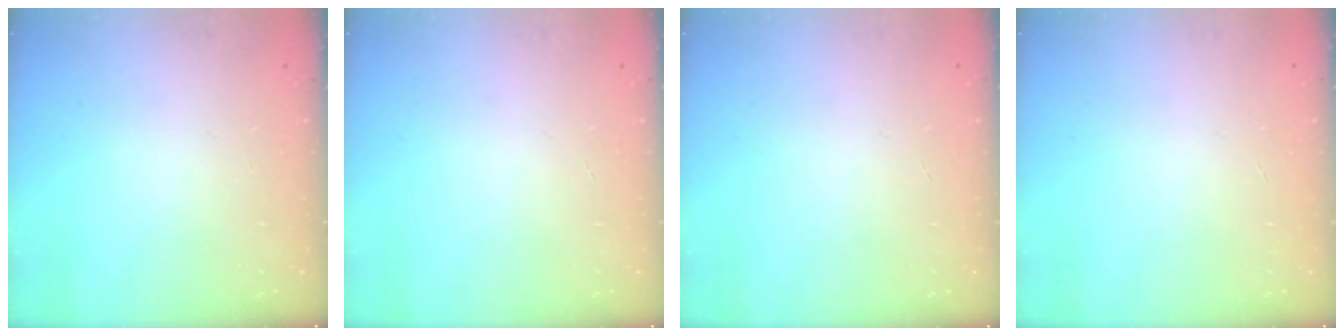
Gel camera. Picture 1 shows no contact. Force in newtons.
{"total": 0.0}
{"total": 0.0}
{"total": 0.0}